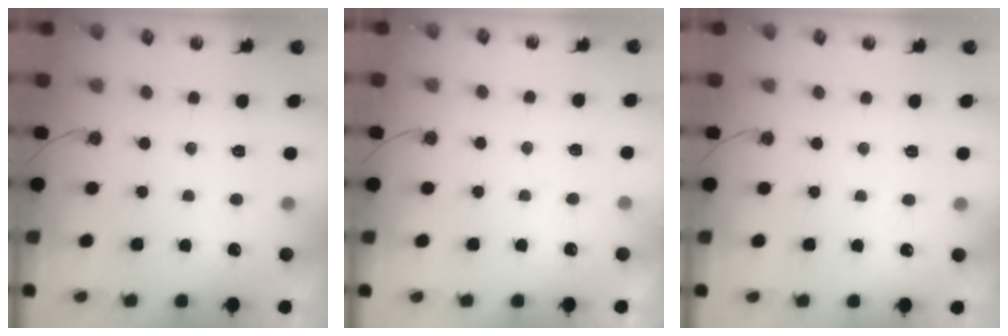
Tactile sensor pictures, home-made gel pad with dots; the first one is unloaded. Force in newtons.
{"total": 3.8, "press": 3.7, "slide": 0.4}
{"total": 2.1, "press": 2.1, "slide": 0.5}